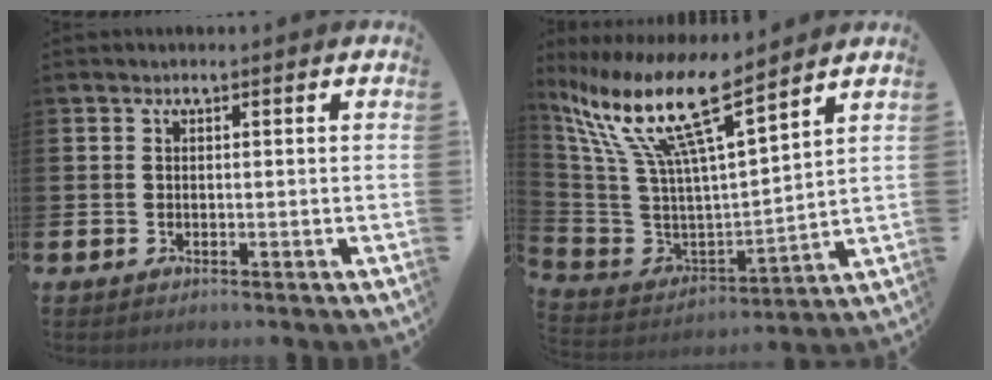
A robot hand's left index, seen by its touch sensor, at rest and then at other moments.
{"total": 13.7, "force": [9.9, 2.8, 9.1], "torque": [-0.217, -0.061, 0.167]}